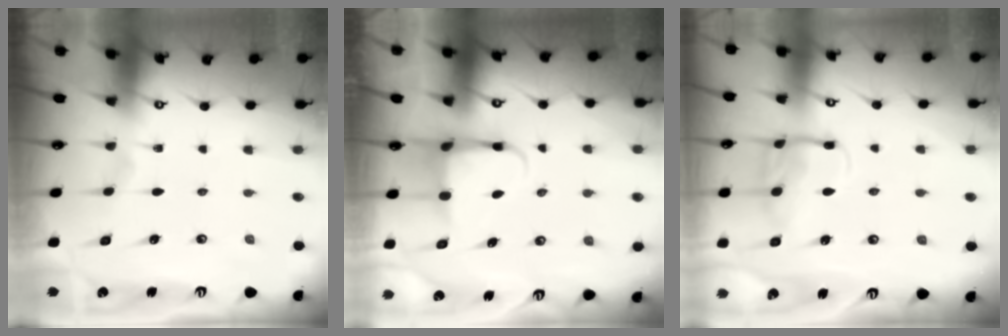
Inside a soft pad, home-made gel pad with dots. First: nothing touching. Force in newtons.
{"total": 4.1, "press": 4.1, "slide": 0.5}
{"total": 10.8, "press": 10.7, "slide": 0.8}